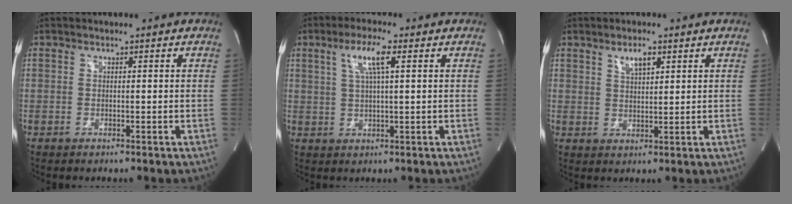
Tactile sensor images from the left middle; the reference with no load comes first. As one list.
[{"total": 5.7, "force": [2.2, 0.5, 5.2], "torque": [-0.102, 0.006, 0.042]}, {"total": 3.3, "force": [1.9, 1.0, 2.4], "torque": [-0.045, 0.002, 0.036]}]